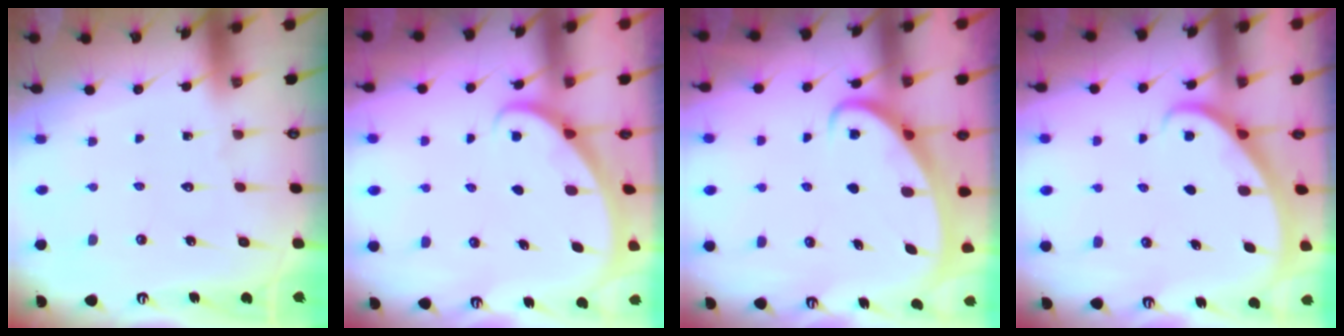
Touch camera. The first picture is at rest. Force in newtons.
{"total": 2.1, "press": 2.1, "slide": 0.1}
{"total": 2.3, "press": 2.3, "slide": 0.3}
{"total": 2.2, "press": 2.2, "slide": 0.1}